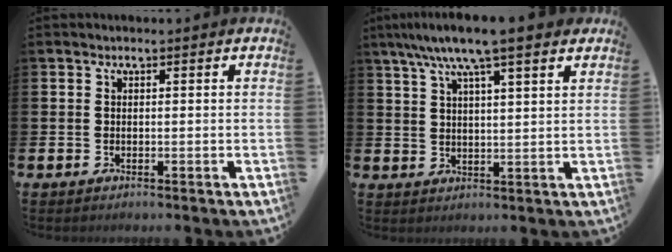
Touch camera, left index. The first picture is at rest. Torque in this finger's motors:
{"motor_torque": [1.15, -0.91, 1.05, 0.21]}